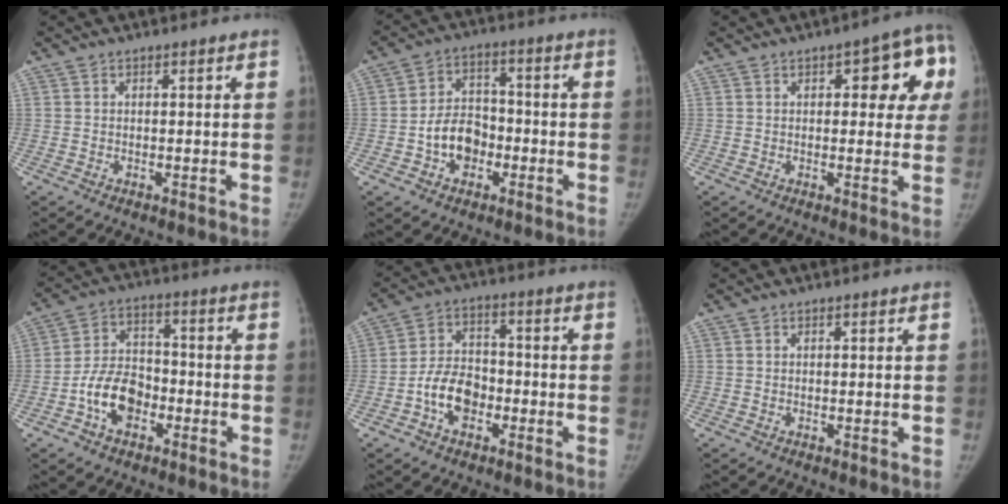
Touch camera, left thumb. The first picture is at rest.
{"total": 8.8, "force": [-2.8, 6.6, 5.0], "torque": [-0.055, 0.030, -0.053]}
{"total": 10.9, "force": [2.9, 4.8, 9.4], "torque": [-0.065, 0.011, 0.027]}
{"total": 10.1, "force": [-4.1, 6.9, 6.2], "torque": [-0.092, 0.033, -0.077]}
{"total": 8.9, "force": [-3.3, 6.1, 5.5], "torque": [-0.079, 0.030, -0.066]}
{"total": 0.0}